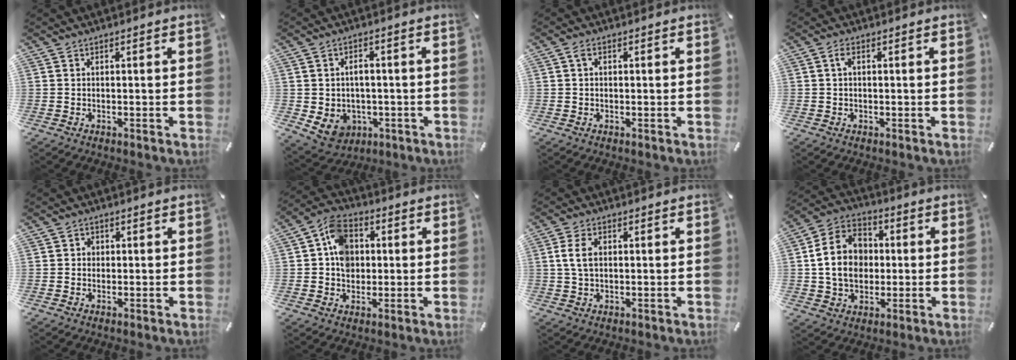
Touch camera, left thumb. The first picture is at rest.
{"total": 6.4, "force": [0.2, 5.8, 2.8], "torque": [-0.045, -0.001, 0.005]}
{"total": 1.4, "force": [0.3, 0.8, 1.1], "torque": [-0.024, 0.006, 0.003]}
{"total": 1.6, "force": [0.2, 0.8, 1.4], "torque": [-0.030, 0.005, 0.002]}
{"total": 1.5, "force": [-0.1, 1.5, 0.4], "torque": [-0.010, 0.007, -0.006]}
{"total": 9.1, "force": [0.9, 7.6, 4.9], "torque": [-0.085, 0.011, 0.018]}
{"total": 5.3, "force": [0.9, 3.3, 4.0], "torque": [-0.095, 0.006, 0.011]}
{"total": 13.3, "force": [0.1, 11.2, 7.1], "torque": [-0.153, 0.018, 0.000]}